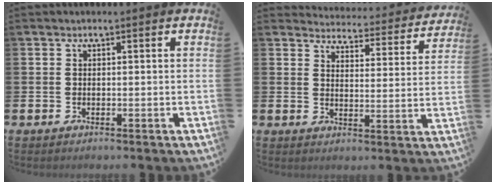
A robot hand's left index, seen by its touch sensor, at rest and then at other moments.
{"total": 3.9, "force": [3.9, 0.6, 0.3], "torque": [-0.021, -0.037, 0.061]}